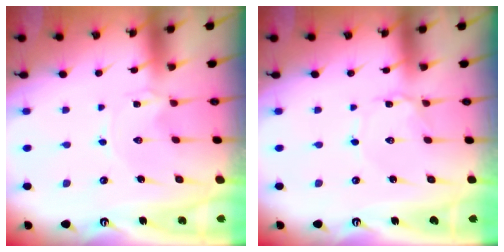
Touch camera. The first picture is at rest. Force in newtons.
{"total": 0.7, "press": 0.7, "slide": 0.1}